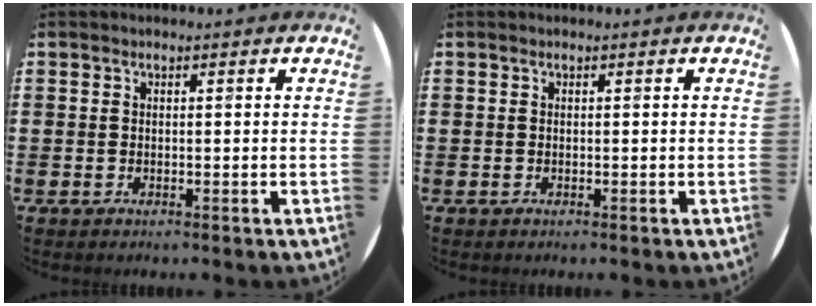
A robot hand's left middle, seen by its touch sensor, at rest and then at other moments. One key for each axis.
{"total": 0.0}